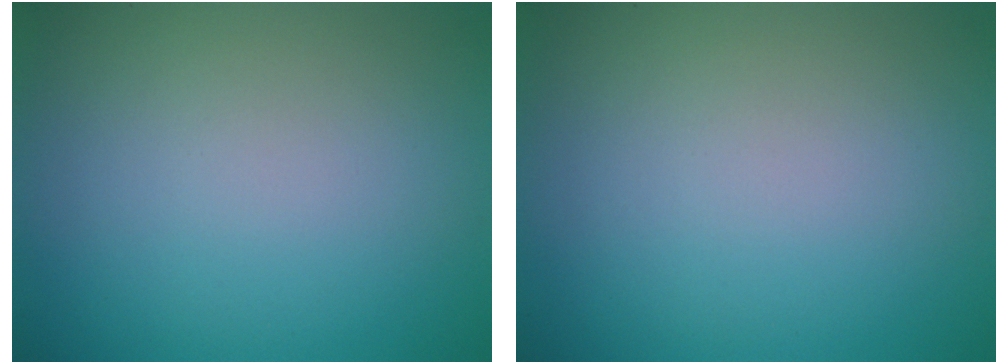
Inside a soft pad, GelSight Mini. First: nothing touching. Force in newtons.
{"total": 0.0}